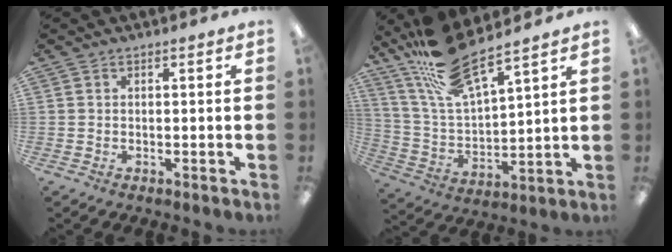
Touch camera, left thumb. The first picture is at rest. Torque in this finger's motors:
{"motor_torque": [0.40, 0.02, 0.98, -1.75, 0.15]}